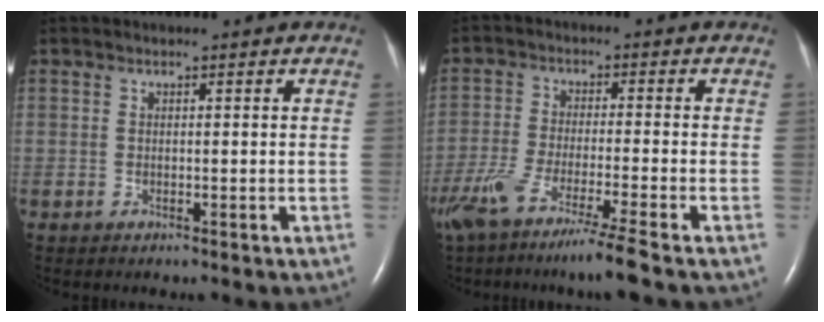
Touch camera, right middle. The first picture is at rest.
{"total": 11.7, "force": [-8.5, -1.2, 7.9], "torque": [-0.139, -0.039, -0.142]}